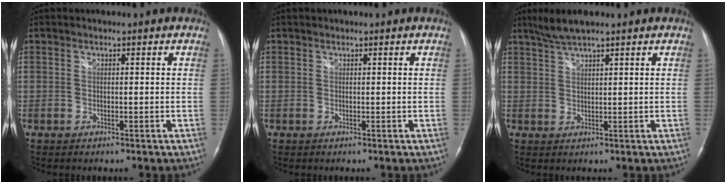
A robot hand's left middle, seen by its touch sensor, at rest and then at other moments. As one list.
[{"total": 0.0}, {"total": 4.3, "force": [3.6, 0.2, 2.4], "torque": [-0.058, 0.011, 0.072]}]